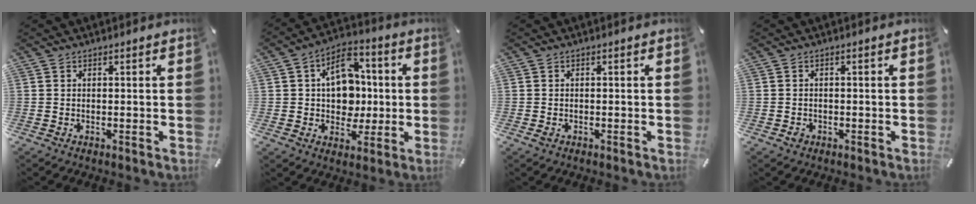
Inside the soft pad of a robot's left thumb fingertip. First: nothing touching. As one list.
[{"total": 12.1, "force": [1.0, 10.0, 6.8], "torque": [-0.094, 0.012, 0.025]}, {"total": 1.0, "force": [-0.4, 0.6, 0.7], "torque": [-0.012, -0.001, -0.008]}, {"total": 1.7, "force": [-0.7, 1.3, 0.8], "torque": [-0.016, 0.004, -0.014]}]